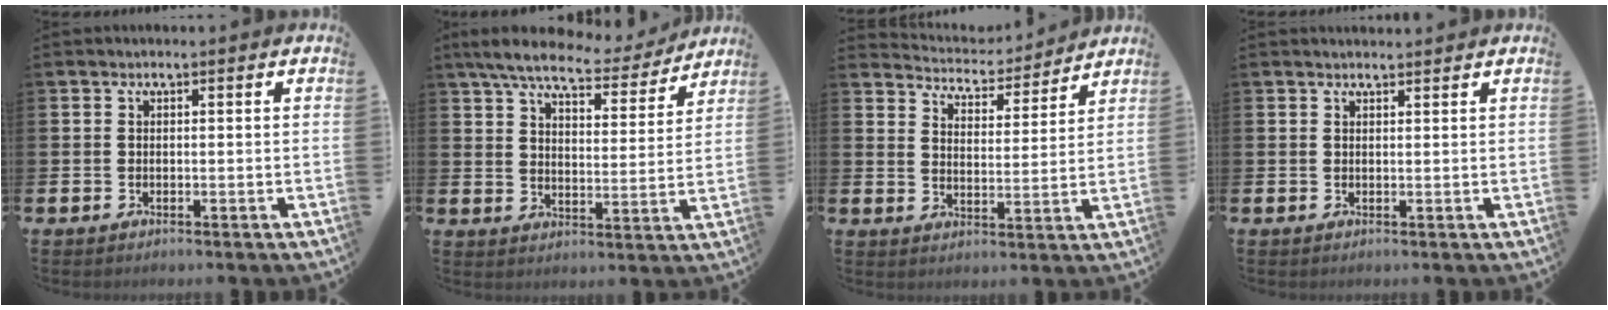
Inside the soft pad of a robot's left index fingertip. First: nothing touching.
{"total": 8.2, "force": [7.2, 2.0, 3.2], "torque": [-0.078, -0.040, 0.123]}
{"total": 4.8, "force": [4.8, 0.9, 0.1], "torque": [-0.019, -0.041, 0.080]}
{"total": 1.2, "force": [1.2, 0.1, 0.1], "torque": [0.010, -0.005, 0.018]}